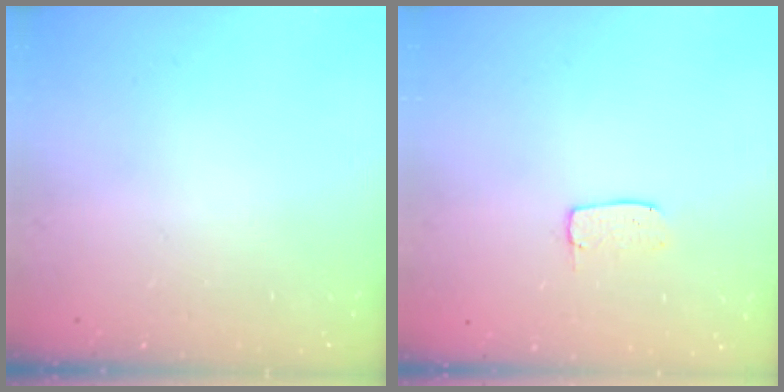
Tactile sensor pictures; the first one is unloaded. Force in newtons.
{"total": 4.4, "press": 4.4, "slide": 0.3}